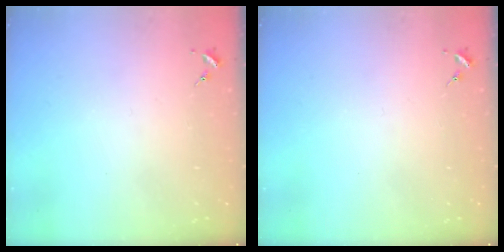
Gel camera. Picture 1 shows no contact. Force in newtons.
{"total": 0.0}